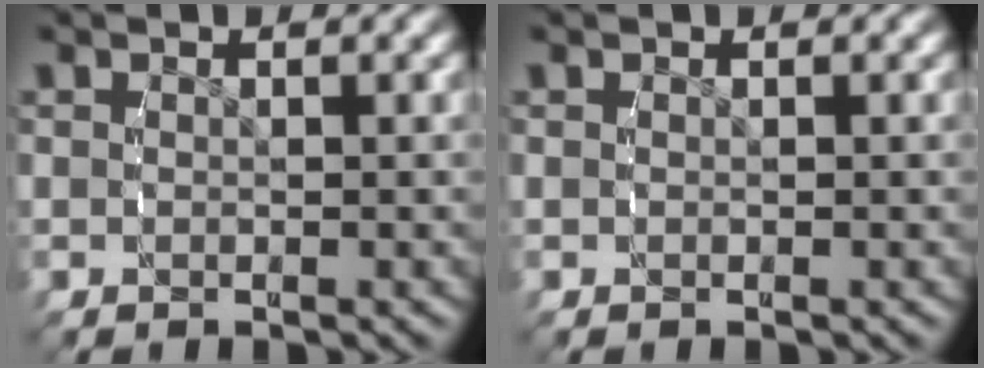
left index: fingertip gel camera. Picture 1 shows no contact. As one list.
[{"total": 0.0}]